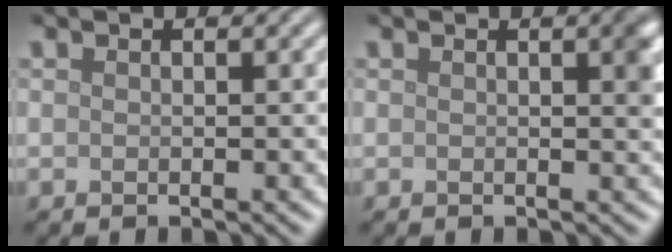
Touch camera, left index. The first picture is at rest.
{"total": 1.8, "force": [0.5, 0.4, 1.7], "torque": [-0.017, 0.003, 0.006]}